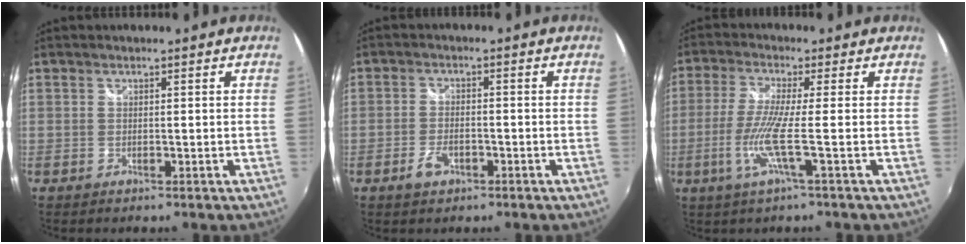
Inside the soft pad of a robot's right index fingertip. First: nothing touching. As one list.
[{"total": 4.1, "force": [-2.2, 2.3, 2.7], "torque": [-0.061, -0.002, -0.039]}, {"total": 7.3, "force": [-2.1, -1.2, 6.8], "torque": [-0.156, -0.010, -0.040]}]